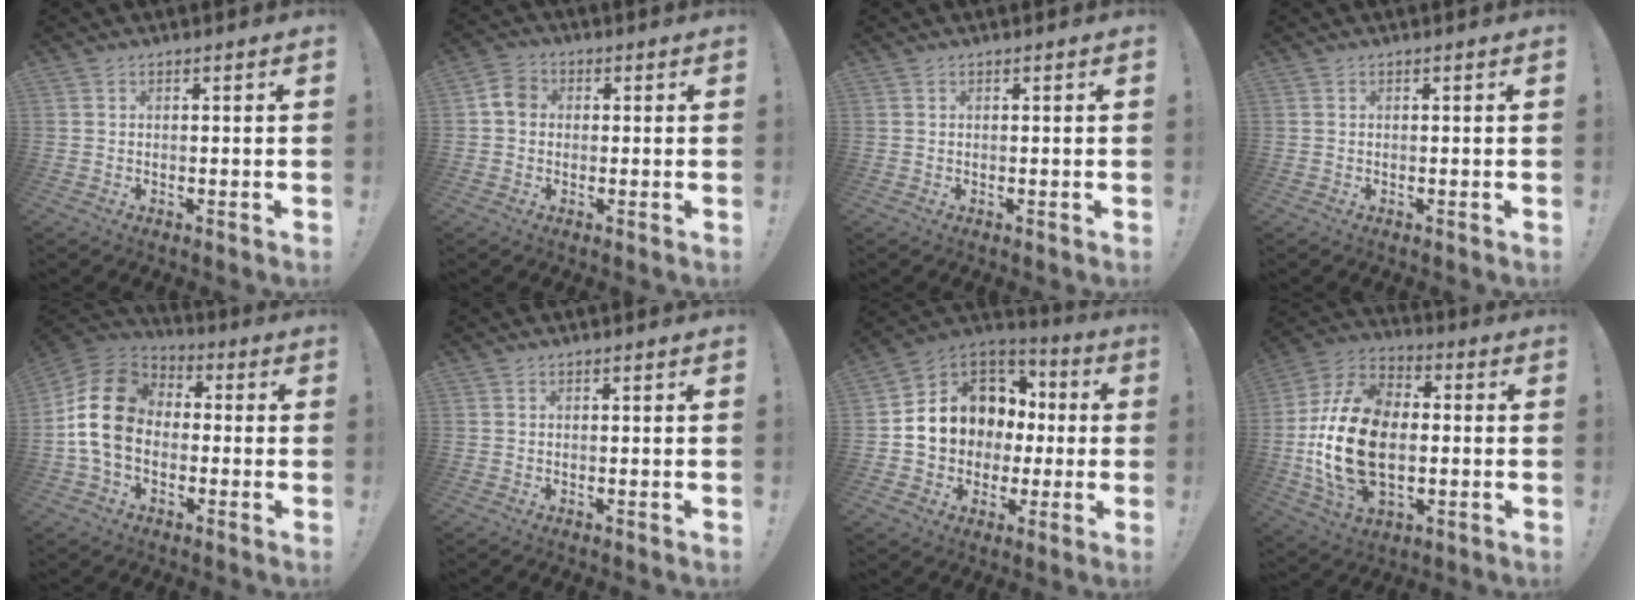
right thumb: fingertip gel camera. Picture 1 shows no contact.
{"total": 5.2, "force": [0.1, 4.3, 3.0], "torque": [-0.044, 0.016, 0.004]}
{"total": 0.0}
{"total": 0.0}
{"total": 16.6, "force": [0.2, 12.5, 10.9], "torque": [-0.185, 0.026, 0.010]}
{"total": 0.0}
{"total": 12.7, "force": [1.2, 11.3, 5.7], "torque": [-0.076, -0.009, 0.042]}
{"total": 23.5, "force": [-2.2, 15.5, 17.5], "torque": [-0.340, 0.022, -0.029]}